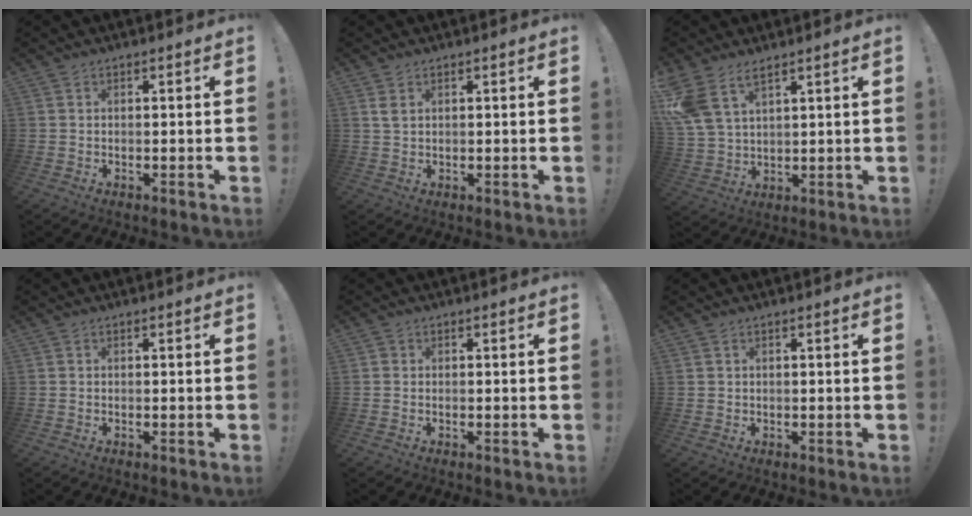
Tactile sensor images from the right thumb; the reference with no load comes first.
{"total": 2.0, "force": [1.0, 1.2, 1.3], "torque": [-0.011, -0.003, 0.016]}
{"total": 8.8, "force": [6.2, 4.5, 4.5], "torque": [-0.095, -0.025, 0.123]}
{"total": 0.0}
{"total": 0.5, "force": [-0.1, 0.5, -0.1], "torque": [-0.001, 0.002, 0.000]}
{"total": 1.1, "force": [0.4, 1.0, 0.0], "torque": [0.007, -0.002, 0.006]}